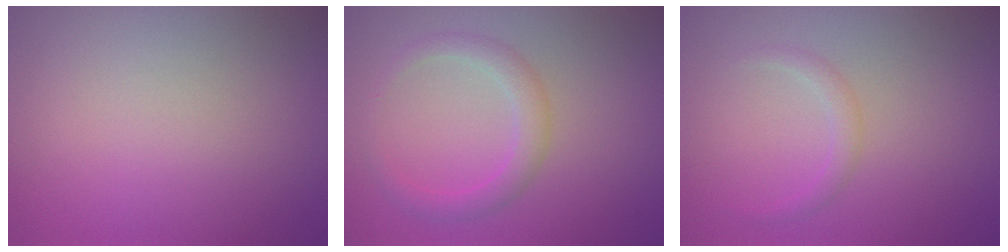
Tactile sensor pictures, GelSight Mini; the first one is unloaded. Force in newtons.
{"total": 2.4, "press": 2.4, "slide": 0.0}
{"total": 1.1, "press": 1.1, "slide": 0.1}